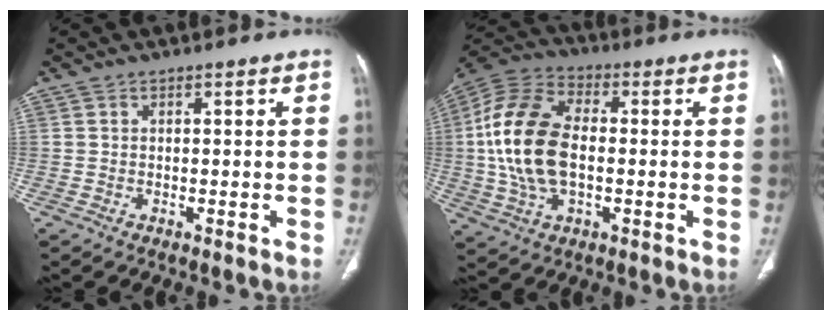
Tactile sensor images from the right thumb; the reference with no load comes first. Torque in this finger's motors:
{"motor_torque": [-0.28, 1.82, 0.95, 0.88, 0.51]}